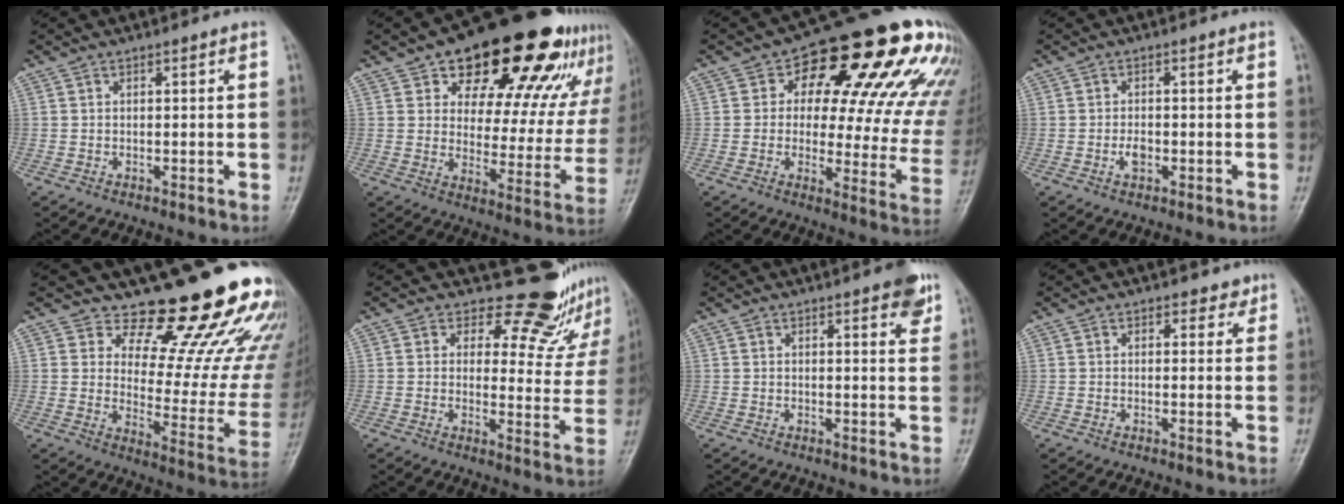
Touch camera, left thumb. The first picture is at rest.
{"total": 26.5, "force": [16.5, 12.6, 16.3], "torque": [-0.186, -0.044, 0.225]}
{"total": 25.2, "force": [10.9, 11.8, 19.5], "torque": [-0.210, 0.007, 0.145]}
{"total": 2.4, "force": [-0.7, 1.5, 1.8], "torque": [-0.027, 0.002, -0.015]}
{"total": 21.6, "force": [17.7, 7.3, 10.0], "torque": [-0.077, -0.148, 0.220]}
{"total": 13.7, "force": [12.2, 5.6, 2.8], "torque": [0.015, -0.106, 0.130]}
{"total": 5.5, "force": [3.3, 1.6, 4.1], "torque": [-0.037, -0.013, 0.037]}
{"total": 2.2, "force": [1.5, 1.4, 0.6], "torque": [0.012, -0.007, 0.016]}